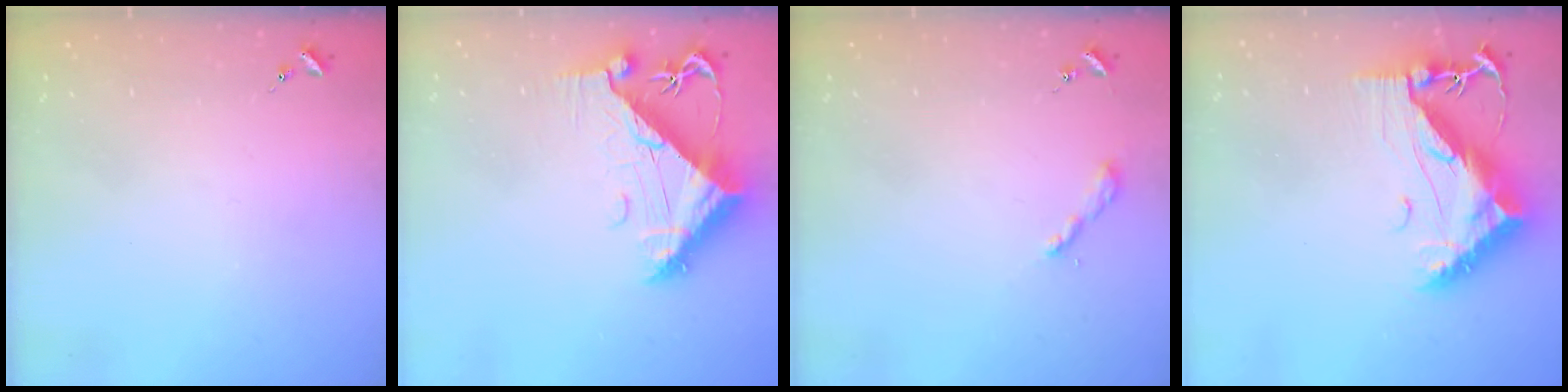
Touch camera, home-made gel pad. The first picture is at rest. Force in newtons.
{"total": 9.1, "press": 9.1, "slide": 1.1}
{"total": 2.2, "press": 2.2, "slide": 0.2}
{"total": 13.2, "press": 13.2, "slide": 1.2}